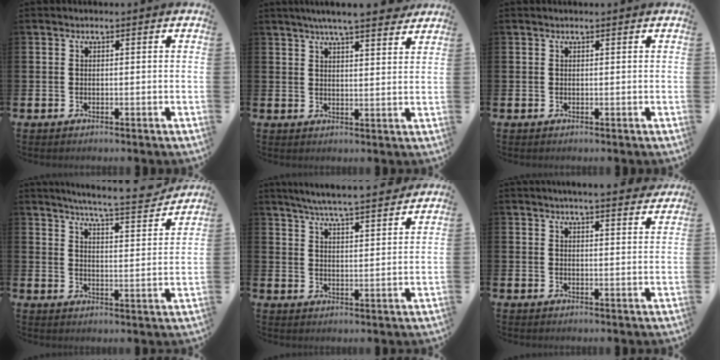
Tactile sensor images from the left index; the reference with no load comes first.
{"total": 6.2, "force": [5.8, 0.1, 2.2], "torque": [-0.048, -0.026, 0.100]}
{"total": 0.0}
{"total": 6.5, "force": [6.2, -0.1, 1.8], "torque": [-0.046, -0.049, 0.102]}
{"total": 6.2, "force": [6.0, -0.3, 1.5], "torque": [-0.044, -0.041, 0.103]}
{"total": 4.3, "force": [4.2, -0.4, 0.8], "torque": [-0.015, -0.023, 0.074]}